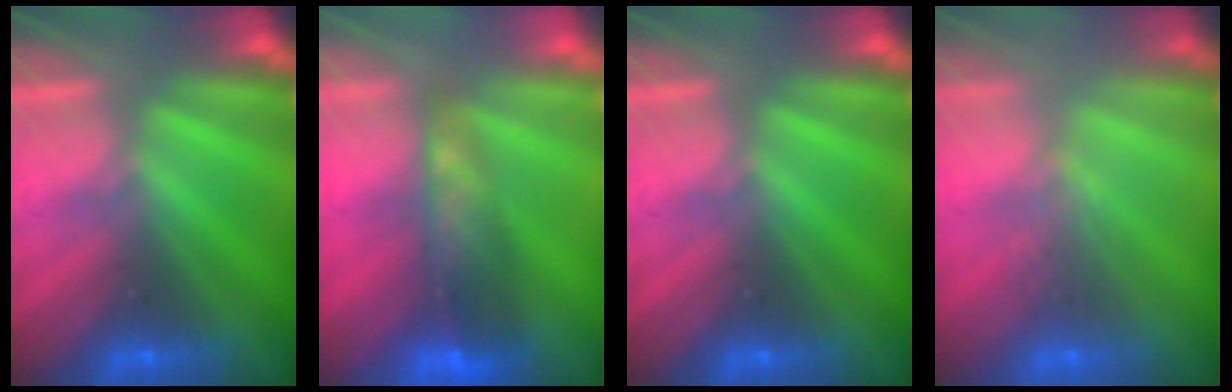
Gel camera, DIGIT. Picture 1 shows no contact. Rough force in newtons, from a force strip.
{"total": 8.6}
{"total": 0.0}
{"total": 2.4}